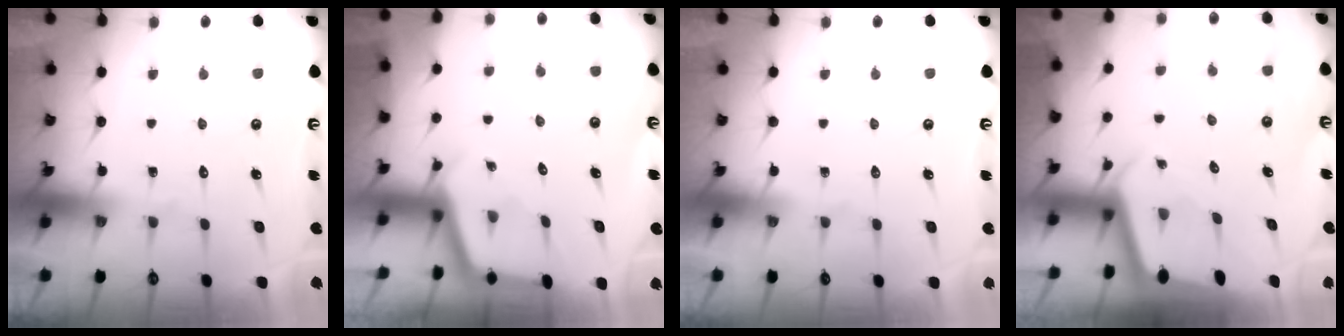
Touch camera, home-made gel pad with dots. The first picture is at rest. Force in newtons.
{"total": 2.3, "press": 2.3, "slide": 0.1}
{"total": 0.0}
{"total": 1.9, "press": 1.9, "slide": 0.1}